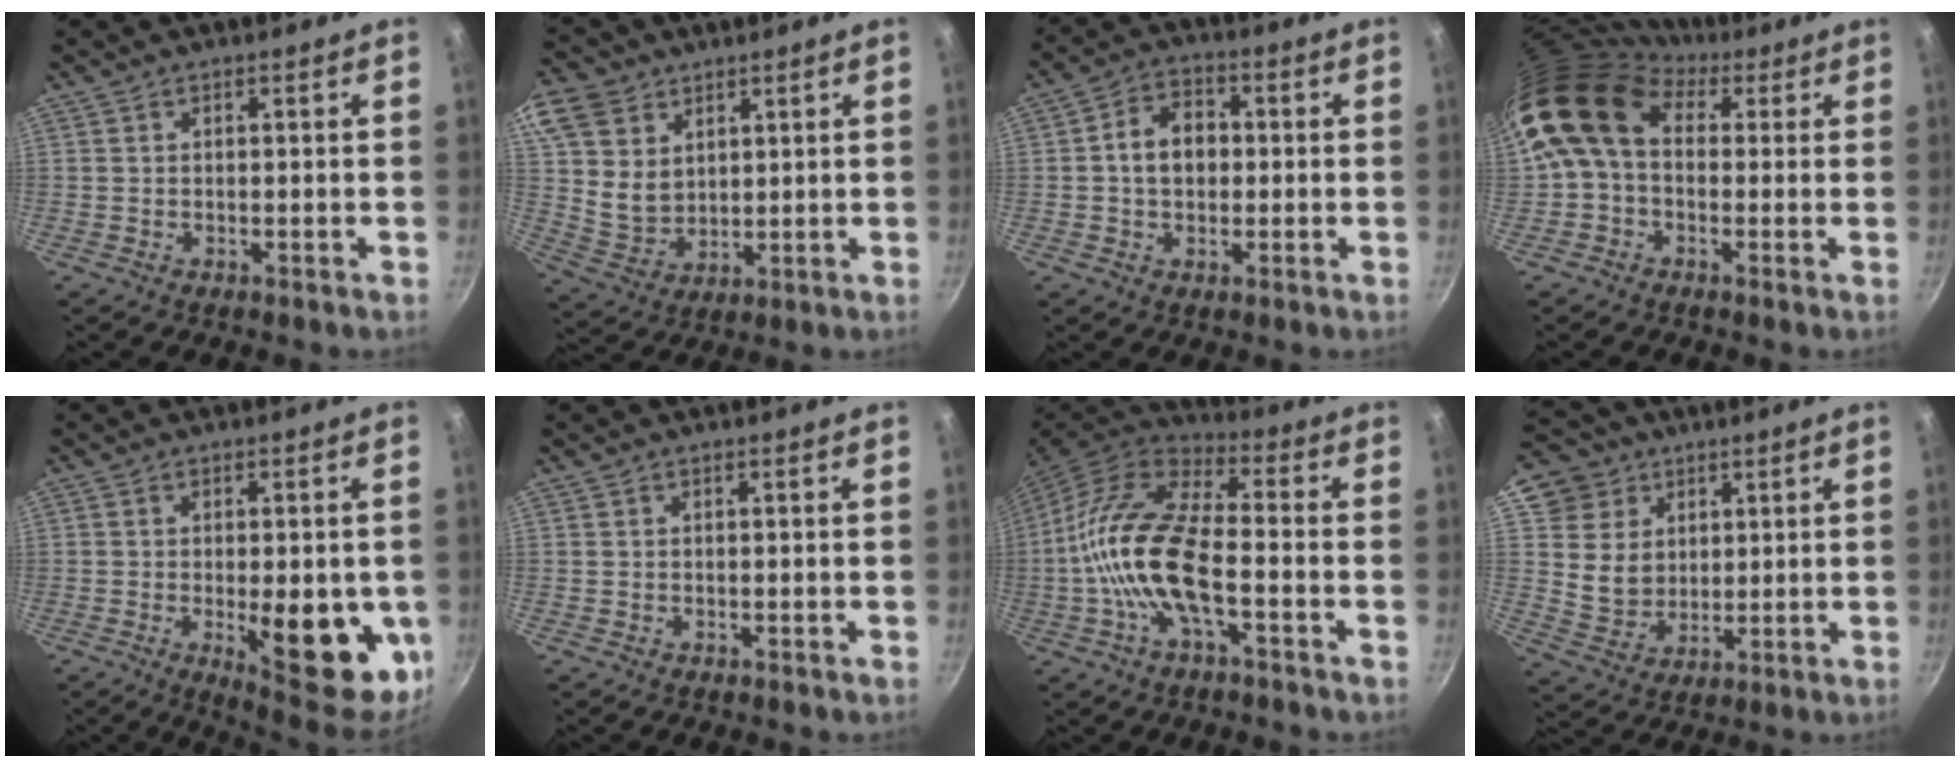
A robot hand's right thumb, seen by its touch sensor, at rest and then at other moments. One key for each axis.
{"total": 14.7, "fx": 7.1, "fy": 11.2, "fz": 6.4, "tx": -0.122, "ty": -0.013, "tz": 0.145}
{"total": 7.9, "fx": 0.2, "fy": 5.9, "fz": 5.2, "tx": -0.063, "ty": 0.019, "tz": -0.008}
{"total": 12.1, "fx": 2.4, "fy": 9.0, "fz": 7.8, "tx": -0.129, "ty": 0.020, "tz": 0.017}
{"total": 16.9, "fx": -3.3, "fy": 6.3, "fz": 15.3, "tx": -0.169, "ty": -0.018, "tz": -0.033}
{"total": 0.0}
{"total": 16.6, "fx": -3.7, "fy": 6.8, "fz": 14.7, "tx": -0.280, "ty": 0.036, "tz": -0.088}
{"total": 11.4, "fx": 5.0, "fy": 9.7, "fz": 3.5, "tx": -0.031, "ty": -0.013, "tz": 0.096}